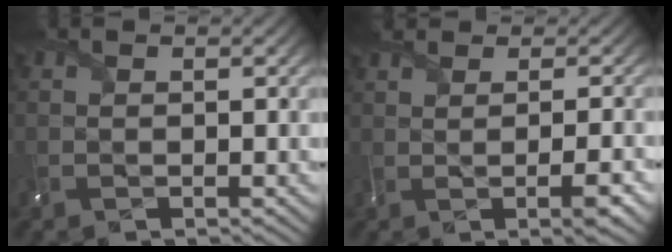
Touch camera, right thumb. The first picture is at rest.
{"total": 3.9, "force": [1.4, 1.0, 3.5], "torque": [-0.036, 0.017, 0.002]}